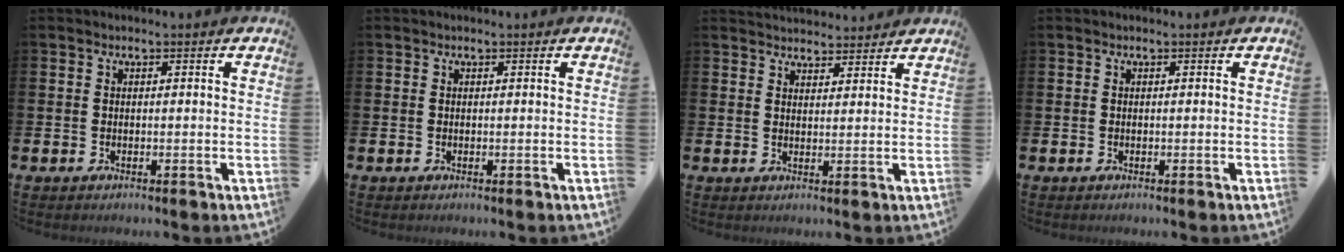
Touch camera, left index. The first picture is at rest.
{"total": 0.0}
{"total": 3.3, "force": [3.2, 0.8, -0.1], "torque": [-0.001, -0.014, 0.059]}
{"total": 0.0}